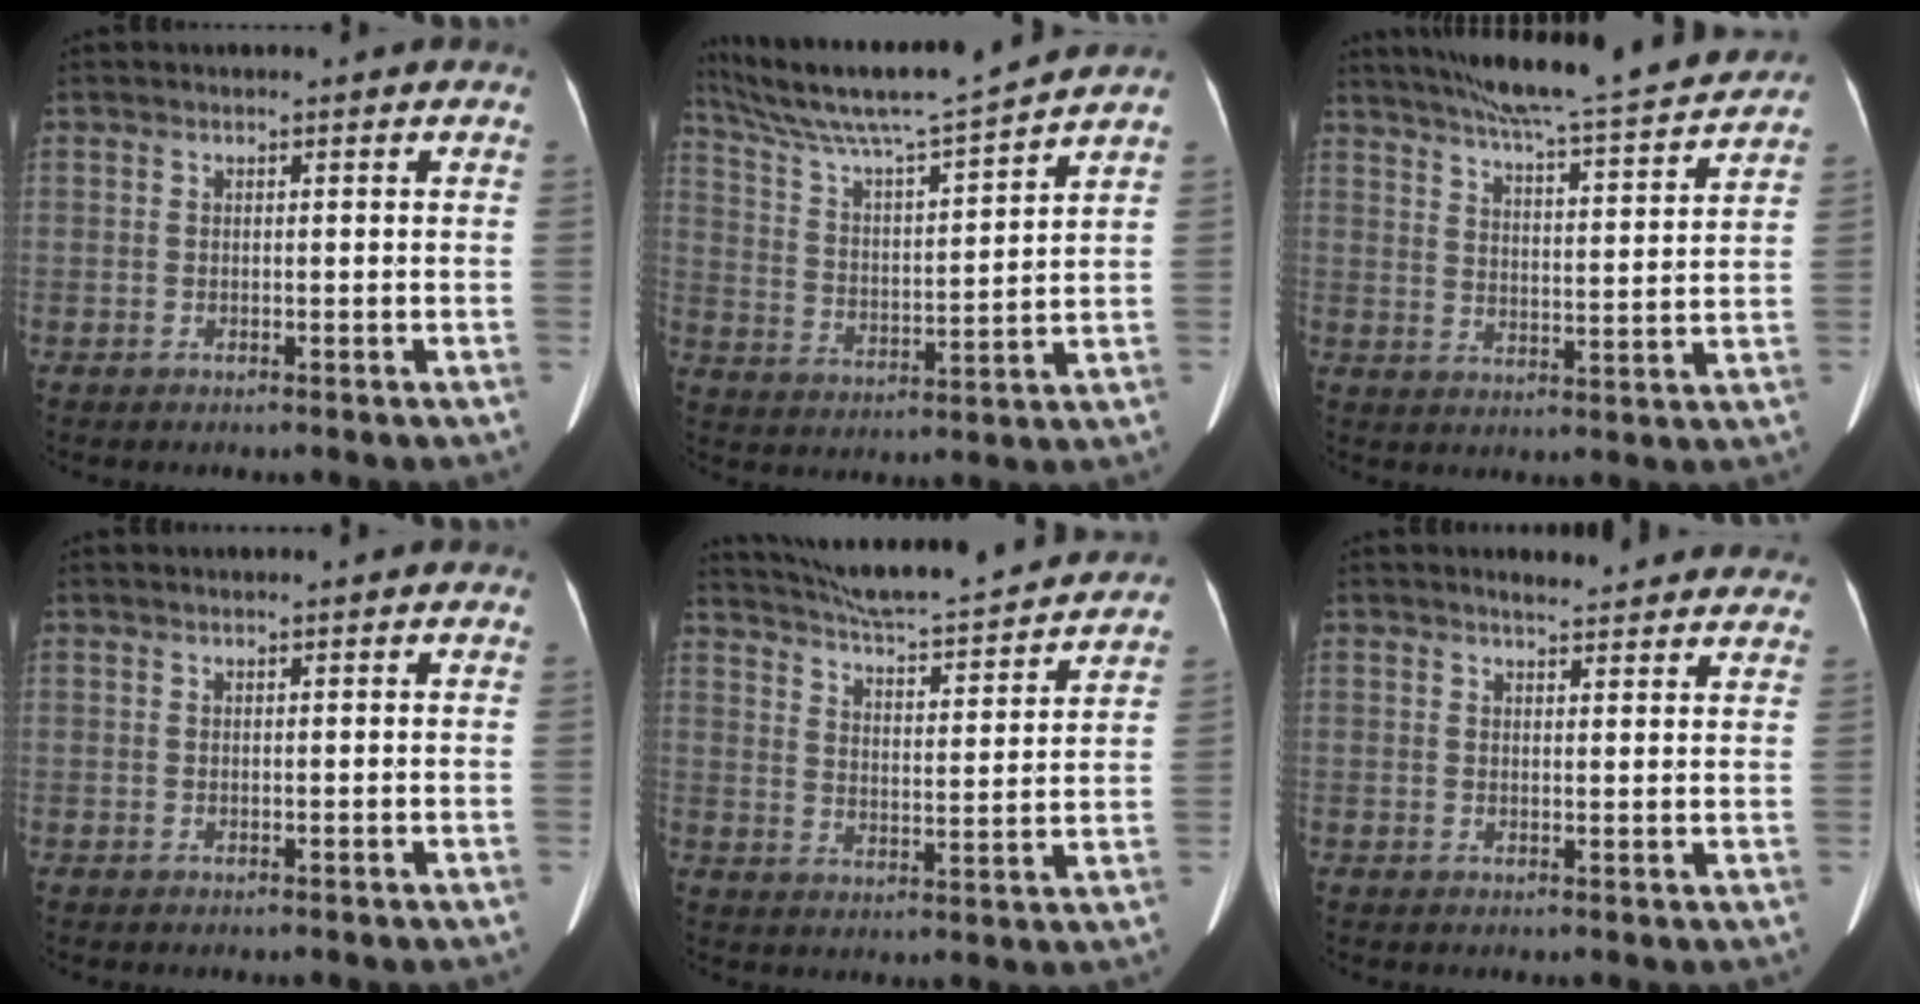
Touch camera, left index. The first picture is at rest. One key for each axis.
{"total": 14.8, "fx": 13.5, "fy": -1.4, "fz": 6.1, "tx": -0.123, "ty": -0.006, "tz": 0.229}
{"total": 18.8, "fx": 17.0, "fy": 0.2, "fz": 8.0, "tx": -0.132, "ty": -0.013, "tz": 0.238}
{"total": 1.3, "fx": 1.2, "fy": -0.1, "fz": 0.5, "tx": -0.008, "ty": 0.017, "tz": 0.023}
{"total": 21.3, "fx": 19.8, "fy": 1.5, "fz": 7.8, "tx": -0.131, "ty": -0.013, "tz": 0.274}
{"total": 9.3, "fx": 8.8, "fy": 1.6, "fz": 2.6, "tx": -0.022, "ty": 0.004, "tz": 0.088}